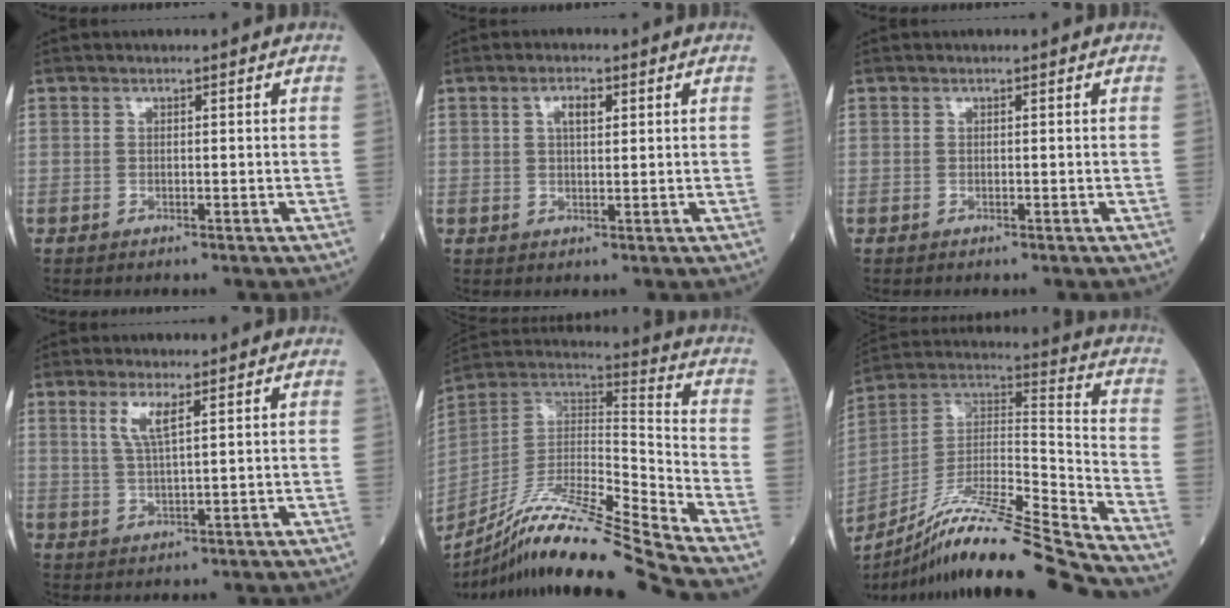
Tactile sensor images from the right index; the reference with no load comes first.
{"total": 2.7, "force": [1.1, 1.0, 2.3], "torque": [-0.044, 0.003, 0.020]}
{"total": 0.0}
{"total": 3.7, "force": [1.8, 0.1, 3.3], "torque": [-0.072, -0.003, 0.038]}
{"total": 20.8, "force": [-17.8, -2.0, 10.5], "torque": [-0.206, -0.006, -0.326]}
{"total": 22.6, "force": [-19.6, -1.1, 11.3], "torque": [-0.206, -0.003, -0.342]}